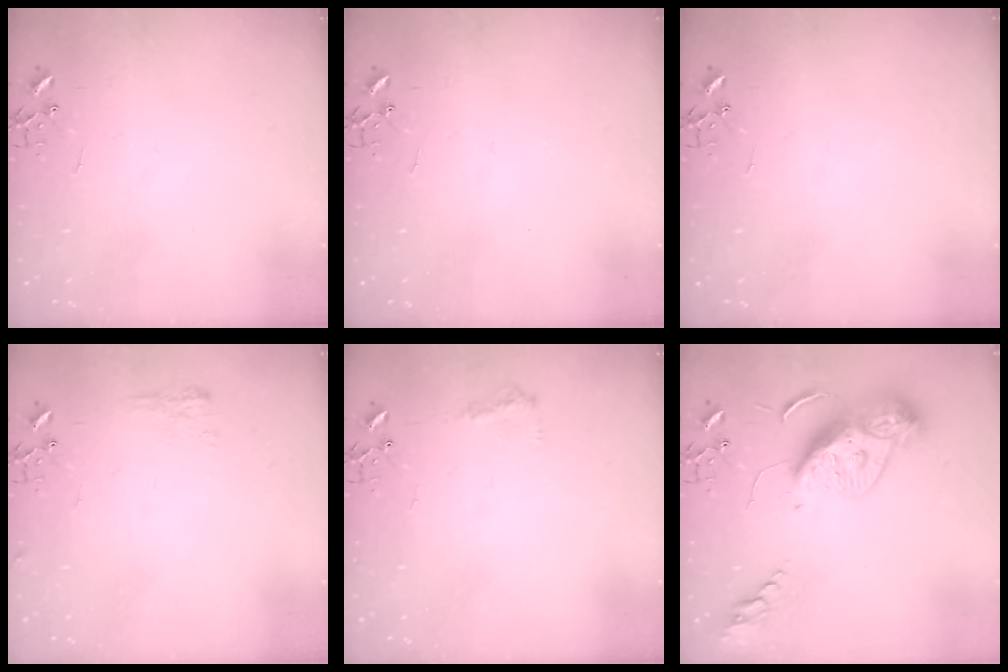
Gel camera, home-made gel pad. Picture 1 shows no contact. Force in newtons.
{"total": 0.0}
{"total": 0.0}
{"total": 6.4, "press": 6.3, "slide": 0.8}
{"total": 7.9, "press": 7.9, "slide": 0.6}
{"total": 14.4, "press": 14.4, "slide": 1.3}